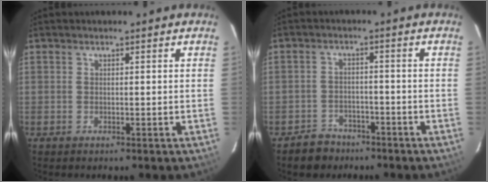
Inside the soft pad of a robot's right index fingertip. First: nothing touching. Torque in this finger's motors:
{"motor_torque": [0.05, -0.05, -0.10, -0.09]}